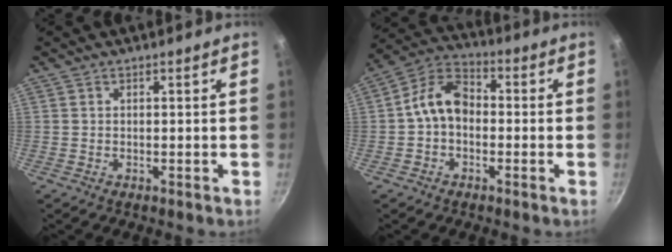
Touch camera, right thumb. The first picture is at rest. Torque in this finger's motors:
{"motor_torque": [0.09, 0.09, -0.01, 0.01, 0.15]}